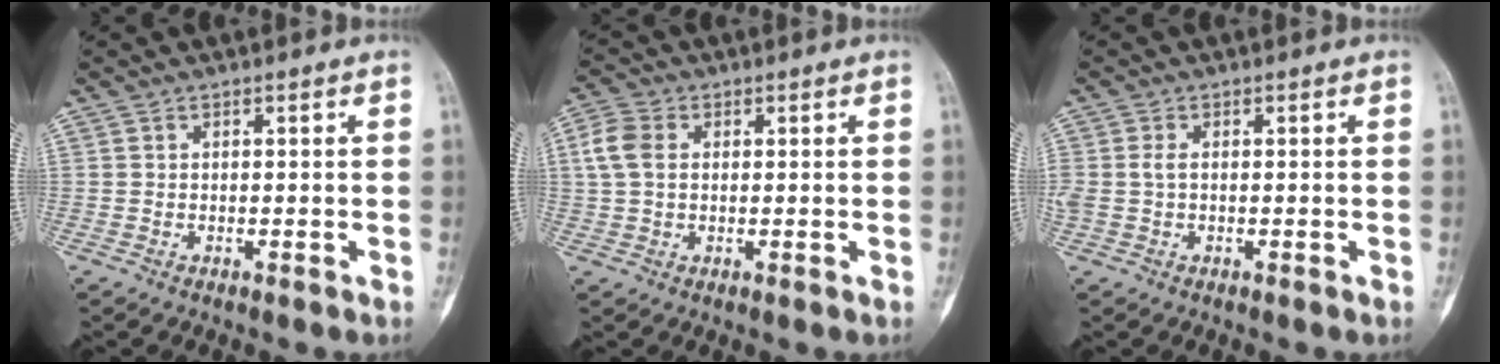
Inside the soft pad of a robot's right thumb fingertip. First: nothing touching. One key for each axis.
{"total": 5.9, "fx": 1.1, "fy": 4.2, "fz": 4.0, "tx": -0.092, "ty": 0.011, "tz": 0.018}
{"total": 2.4, "fx": 0.1, "fy": 1.5, "fz": 1.9, "tx": -0.056, "ty": 0.004, "tz": 0.003}